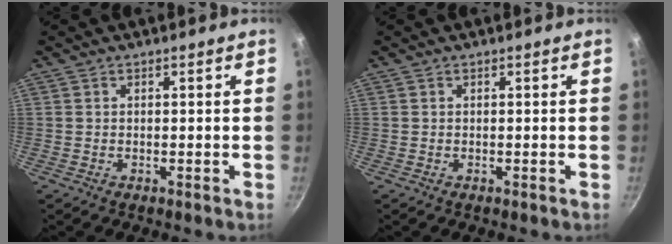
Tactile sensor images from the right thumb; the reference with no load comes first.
{"total": 0.0}